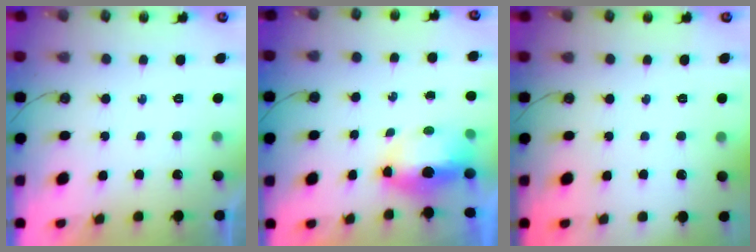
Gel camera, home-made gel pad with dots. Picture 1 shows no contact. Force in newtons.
{"total": 7.0, "press": 6.8, "slide": 1.8}
{"total": 0.0}